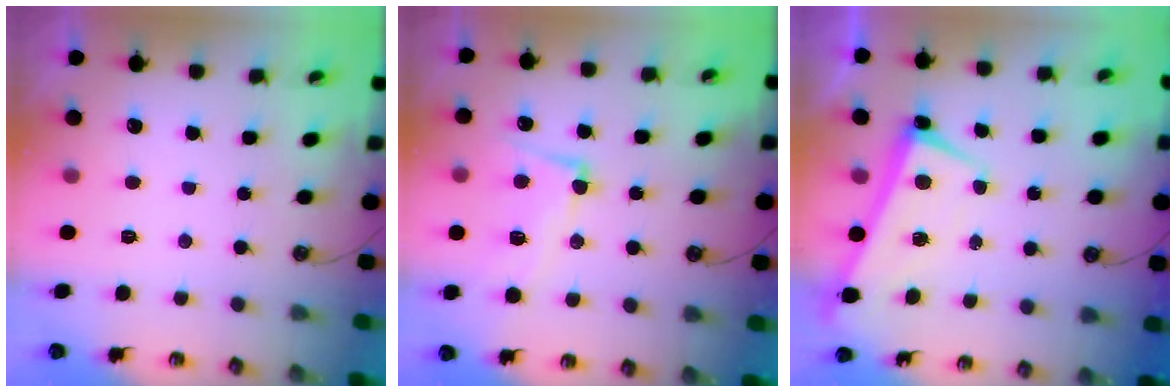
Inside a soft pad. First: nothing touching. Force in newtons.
{"total": 5.1, "press": 4.8, "slide": 1.7}
{"total": 1.2, "press": 0.9, "slide": 0.9}